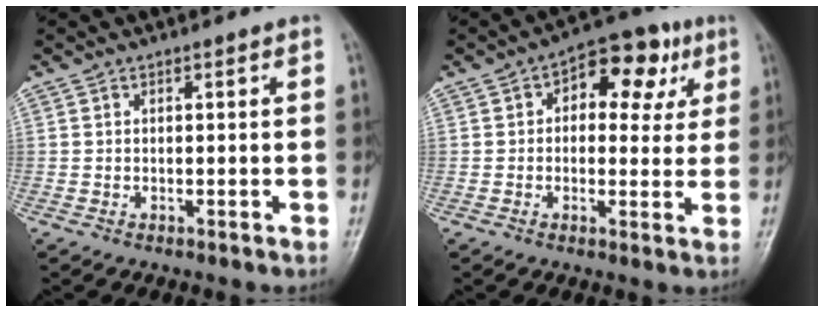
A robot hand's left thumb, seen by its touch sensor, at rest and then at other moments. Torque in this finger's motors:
{"motor_torque": [0.03, 0.25, 0.02, -0.14, 0.07]}